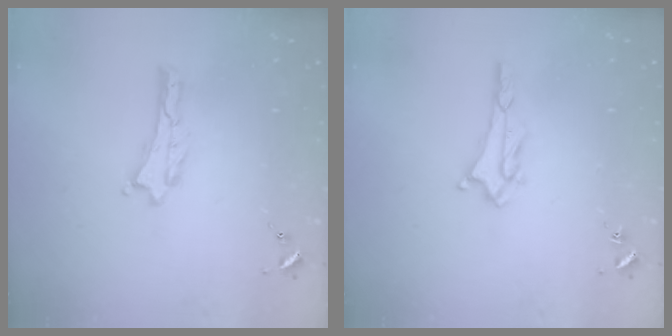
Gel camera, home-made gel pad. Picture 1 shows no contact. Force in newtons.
{"total": 2.4, "press": 2.4, "slide": 0.4}